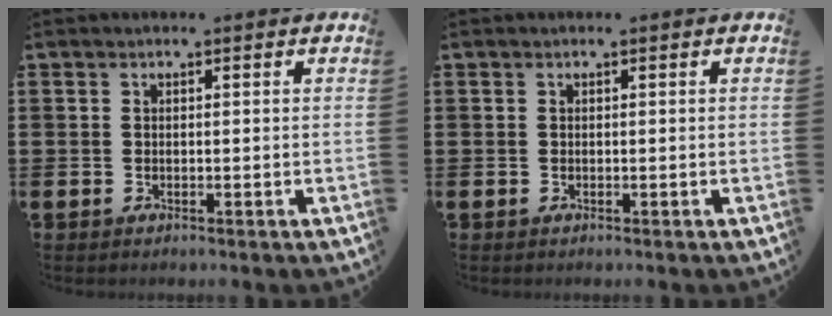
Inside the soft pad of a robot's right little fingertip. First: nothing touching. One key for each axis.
{"total": 0.0}